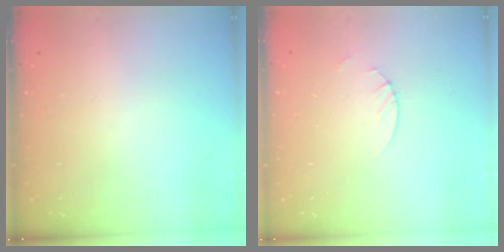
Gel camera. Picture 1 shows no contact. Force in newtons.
{"total": 1.9, "press": 1.9, "slide": 0.2}